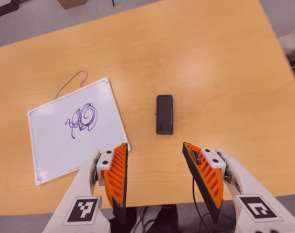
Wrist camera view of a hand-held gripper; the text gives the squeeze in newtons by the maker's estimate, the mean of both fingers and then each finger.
{"total": 0.0}